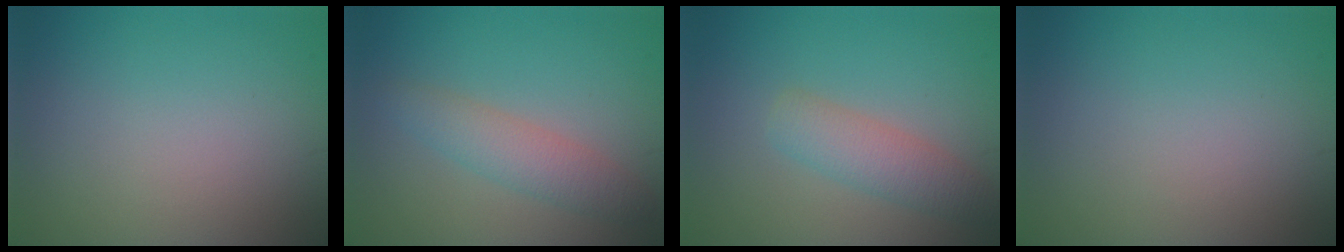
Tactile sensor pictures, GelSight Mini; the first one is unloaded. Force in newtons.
{"total": 2.9, "press": 2.9, "slide": 0.1}
{"total": 3.0, "press": 3.0, "slide": 0.2}
{"total": 0.0}